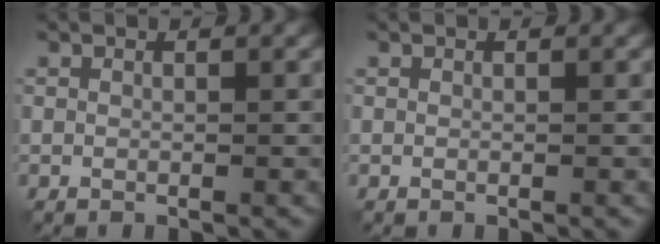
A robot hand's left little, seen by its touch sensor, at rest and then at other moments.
{"total": 0.0}